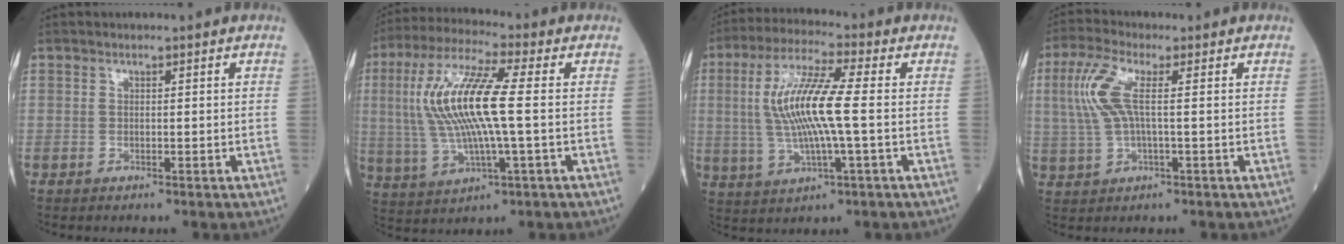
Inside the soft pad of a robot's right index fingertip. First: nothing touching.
{"total": 14.3, "force": [0.8, 2.0, 14.1], "torque": [-0.304, 0.014, 0.015]}
{"total": 12.0, "force": [0.3, 1.3, 12.0], "torque": [-0.248, 0.010, 0.005]}
{"total": 6.9, "force": [1.2, 1.7, 6.6], "torque": [-0.166, 0.015, 0.023]}